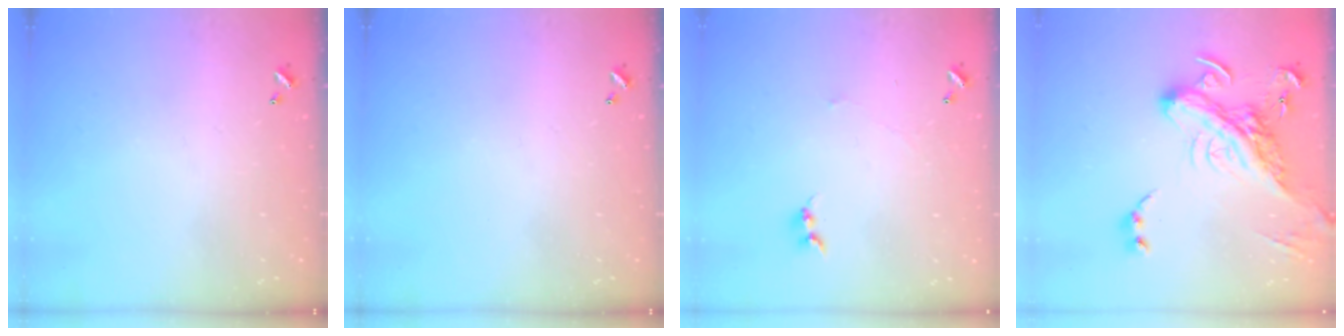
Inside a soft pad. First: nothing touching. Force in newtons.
{"total": 0.0}
{"total": 1.1, "press": 1.0, "slide": 0.5}
{"total": 9.9, "press": 9.7, "slide": 2.0}